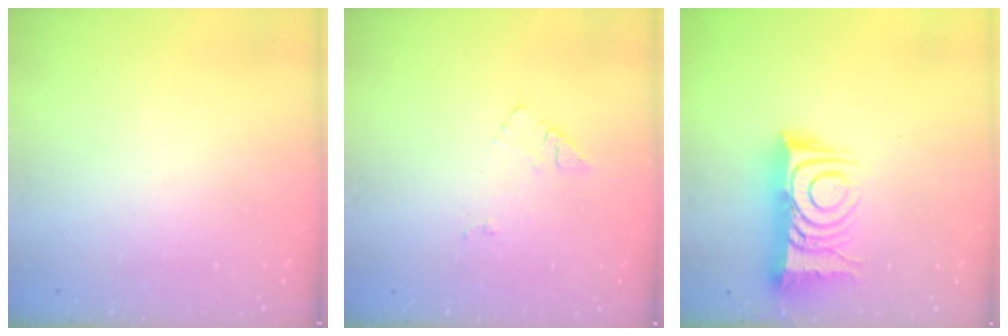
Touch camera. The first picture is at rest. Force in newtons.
{"total": 6.2, "press": 6.2, "slide": 0.8}
{"total": 14.0, "press": 14.0, "slide": 1.0}